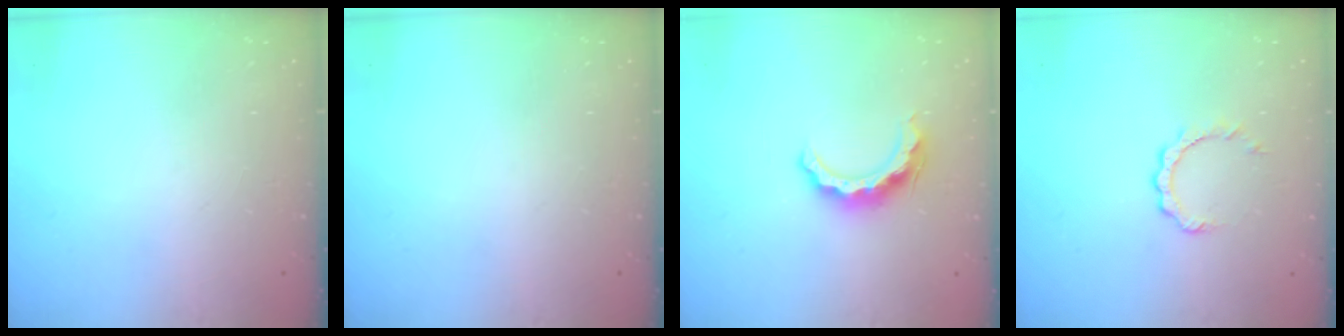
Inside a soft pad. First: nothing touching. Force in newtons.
{"total": 0.0}
{"total": 10.0, "press": 9.9, "slide": 1.4}
{"total": 4.6, "press": 4.6, "slide": 0.3}